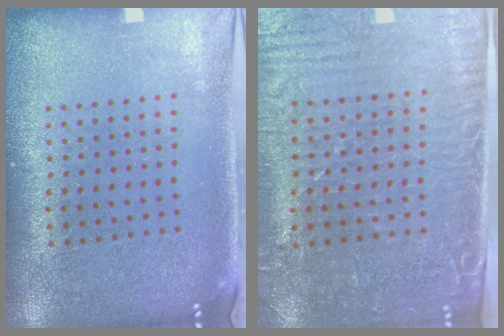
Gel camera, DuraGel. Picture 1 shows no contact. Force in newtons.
{"total": 3.7, "press": 3.4, "slide": 1.4}